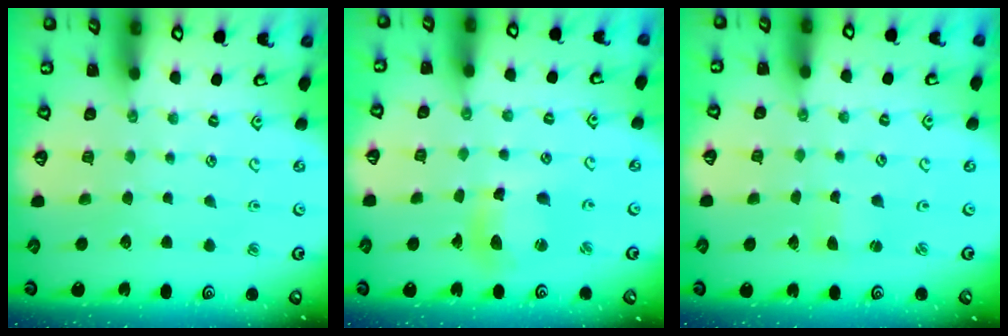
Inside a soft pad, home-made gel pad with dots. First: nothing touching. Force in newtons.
{"total": 10.0, "press": 9.9, "slide": 1.3}
{"total": 2.2, "press": 2.2, "slide": 0.2}